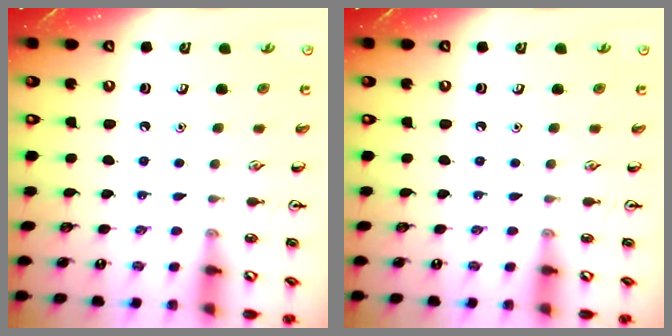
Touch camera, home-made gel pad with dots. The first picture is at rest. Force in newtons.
{"total": 0.0}